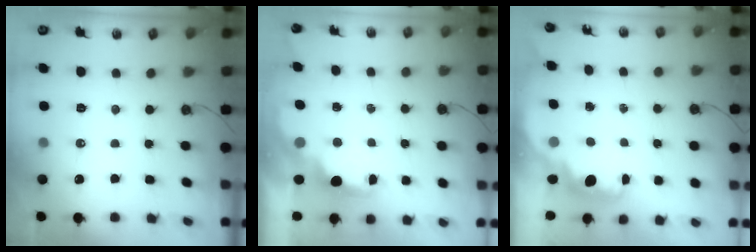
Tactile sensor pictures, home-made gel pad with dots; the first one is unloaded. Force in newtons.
{"total": 2.1, "press": 1.9, "slide": 0.8}
{"total": 2.4, "press": 2.3, "slide": 0.6}